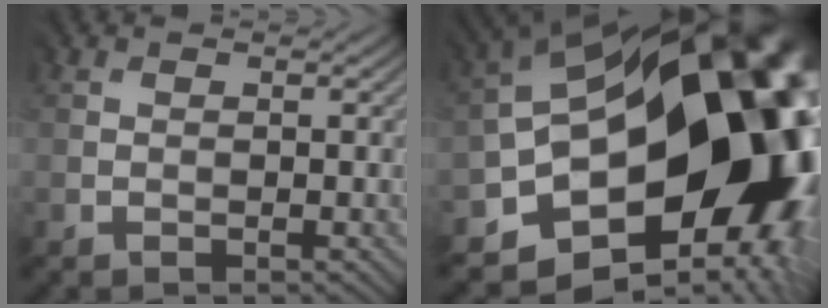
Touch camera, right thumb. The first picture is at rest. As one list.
[{"total": 20.9, "force": [-3.1, 13.9, 15.3], "torque": [-0.246, -0.066, -0.032]}]